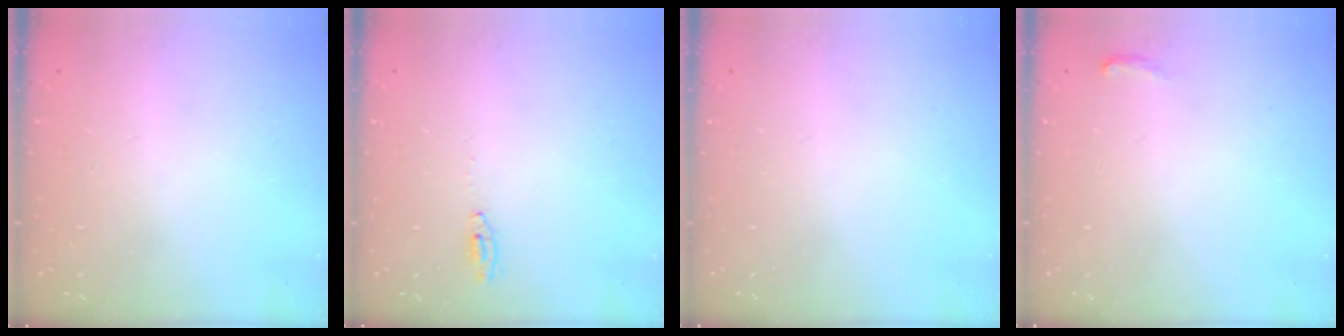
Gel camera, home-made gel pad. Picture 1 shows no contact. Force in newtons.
{"total": 3.3, "press": 3.3, "slide": 0.3}
{"total": 0.0}
{"total": 4.1, "press": 3.8, "slide": 1.5}